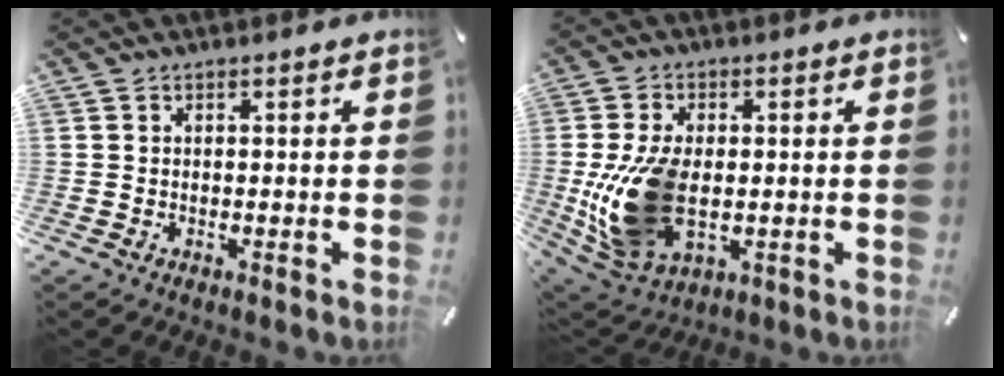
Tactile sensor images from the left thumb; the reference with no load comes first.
{"total": 16.1, "force": [-1.3, 10.1, 12.4], "torque": [-0.272, -0.013, -0.021]}